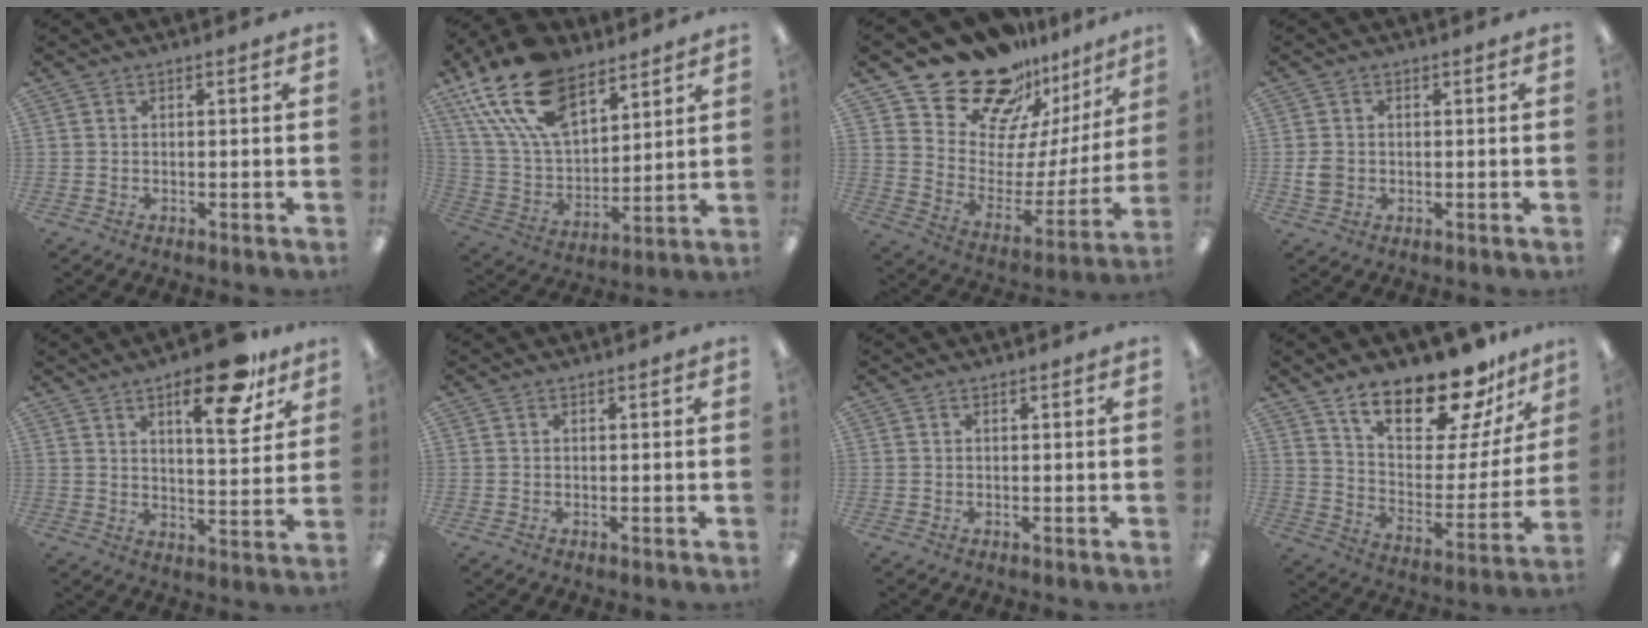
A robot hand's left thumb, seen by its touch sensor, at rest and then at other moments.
{"total": 21.4, "force": [12.9, 11.8, 12.4], "torque": [-0.266, -0.059, 0.235]}
{"total": 20.8, "force": [17.3, 9.6, 6.3], "torque": [-0.113, -0.128, 0.311]}
{"total": 3.5, "force": [-0.1, 3.1, 1.7], "torque": [-0.022, 0.004, -0.001]}
{"total": 15.5, "force": [9.8, 5.2, 10.8], "torque": [-0.141, -0.053, 0.152]}
{"total": 0.0}
{"total": 0.0}
{"total": 20.4, "force": [16.5, 6.6, 10.1], "torque": [-0.167, -0.112, 0.282]}